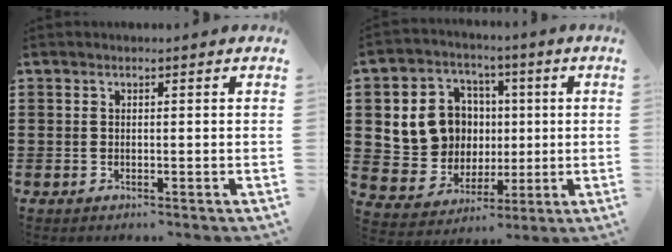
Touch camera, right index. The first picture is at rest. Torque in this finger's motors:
{"motor_torque": [1.90, -0.09, 0.39, 0.15]}